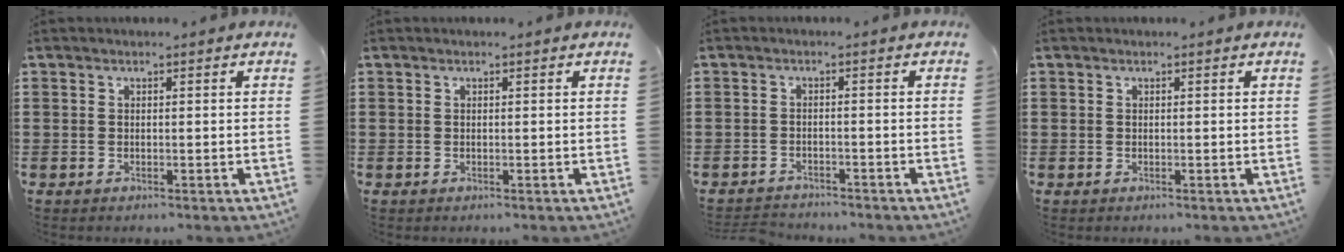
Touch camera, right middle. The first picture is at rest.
{"total": 0.0}
{"total": 2.4, "force": [-2.3, 0.5, -0.1], "torque": [-0.006, -0.001, -0.051]}
{"total": 0.0}